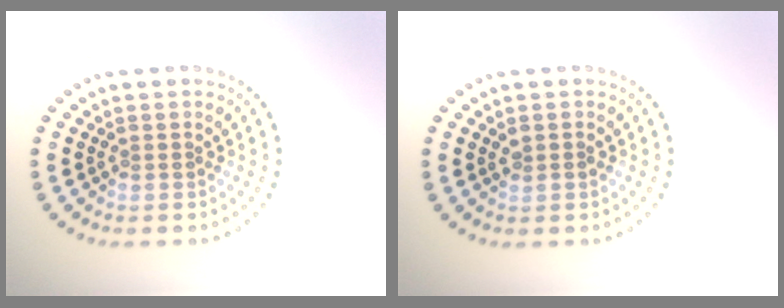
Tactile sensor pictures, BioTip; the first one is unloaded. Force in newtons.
{"total": 0.8, "press": 0.8, "slide": 0.0}